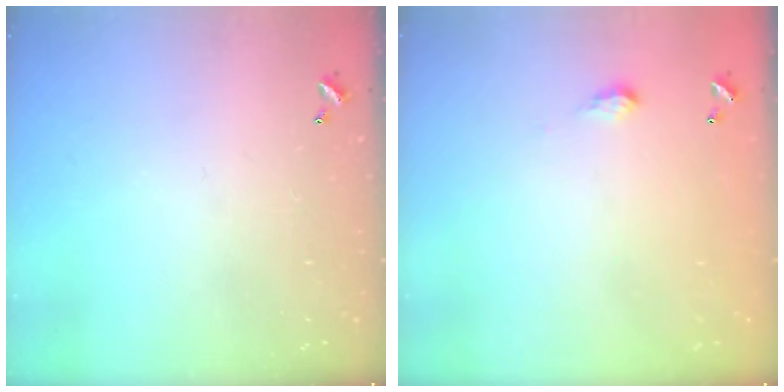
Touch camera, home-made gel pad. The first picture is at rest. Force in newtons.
{"total": 2.0, "press": 2.0, "slide": 0.3}